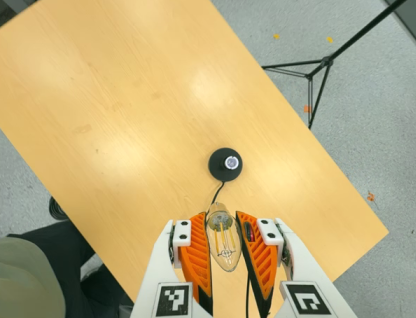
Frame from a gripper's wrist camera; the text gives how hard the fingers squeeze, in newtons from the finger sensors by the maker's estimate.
{"total": 15.1, "left": 15.0, "right": 15.3}